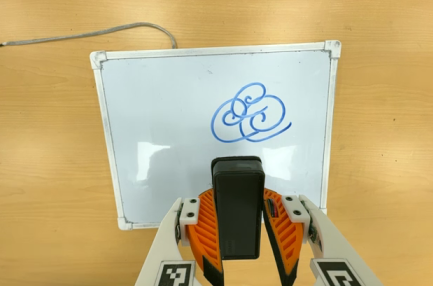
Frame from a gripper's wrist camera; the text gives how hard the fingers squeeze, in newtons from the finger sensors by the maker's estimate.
{"total": 8.8, "left": 7.4, "right": 10.3}